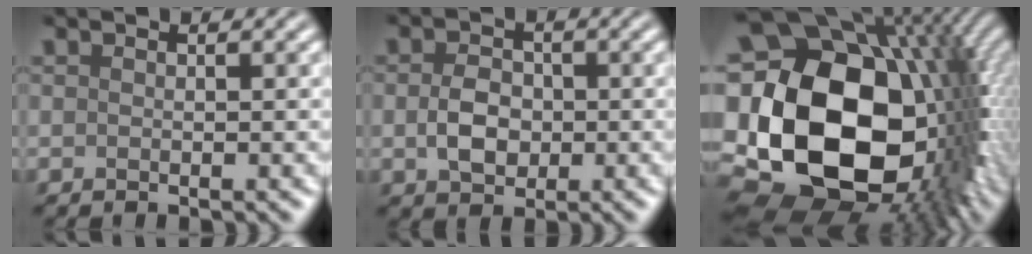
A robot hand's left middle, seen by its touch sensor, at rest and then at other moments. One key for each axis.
{"total": 3.1, "fx": -0.3, "fy": 2.3, "fz": 2.0, "tx": -0.040, "ty": 0.003, "tz": -0.009}
{"total": 20.7, "fx": -0.5, "fy": 14.8, "fz": 14.5, "tx": -0.301, "ty": -0.027, "tz": 0.019}